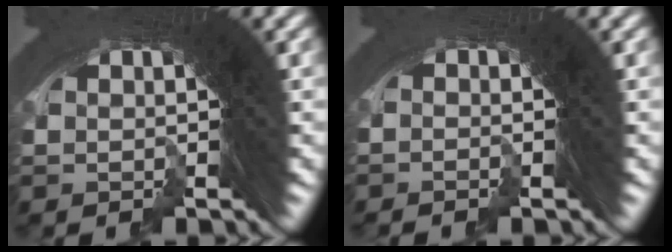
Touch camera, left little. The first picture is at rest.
{"total": 1.4, "force": [-0.1, -1.0, -0.9], "torque": [0.025, 0.005, -0.005]}